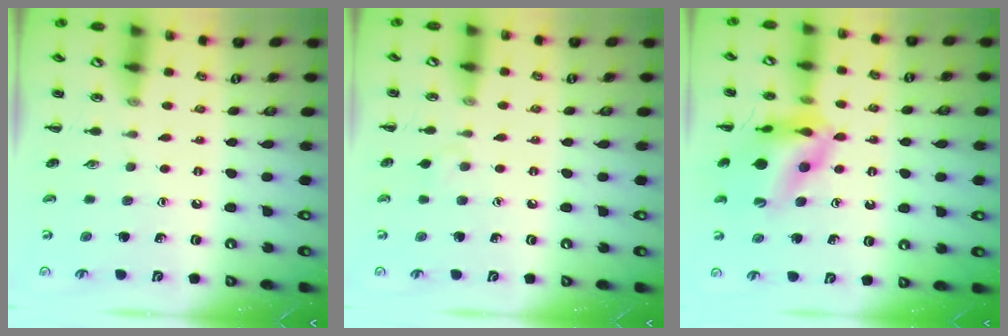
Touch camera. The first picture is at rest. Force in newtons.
{"total": 3.7, "press": 3.4, "slide": 1.4}
{"total": 14.4, "press": 13.6, "slide": 4.8}